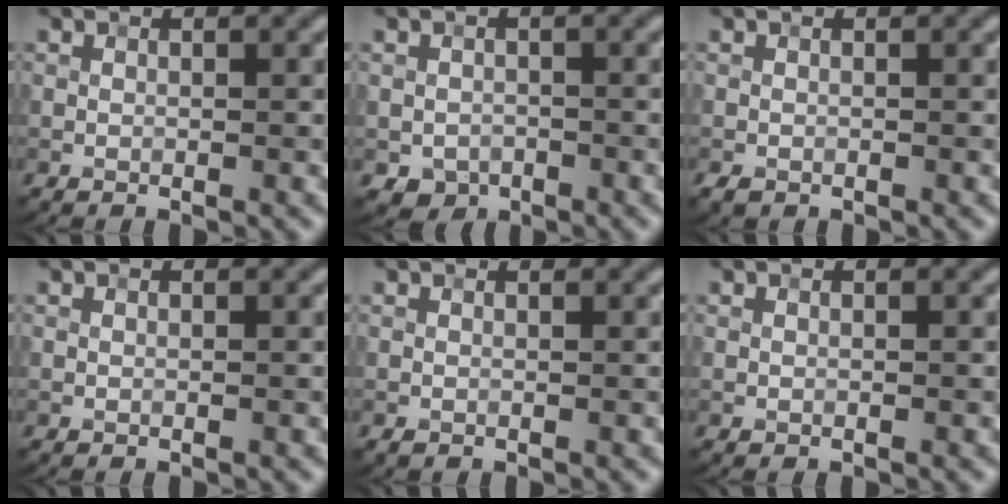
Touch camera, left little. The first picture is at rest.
{"total": 1.8, "force": [-0.8, 1.6, 0.5], "torque": [-0.007, -0.004, -0.014]}
{"total": 0.7, "force": [-0.3, 0.6, 0.2], "torque": [-0.005, -0.001, -0.007]}
{"total": 0.0}
{"total": 0.0}
{"total": 0.0}